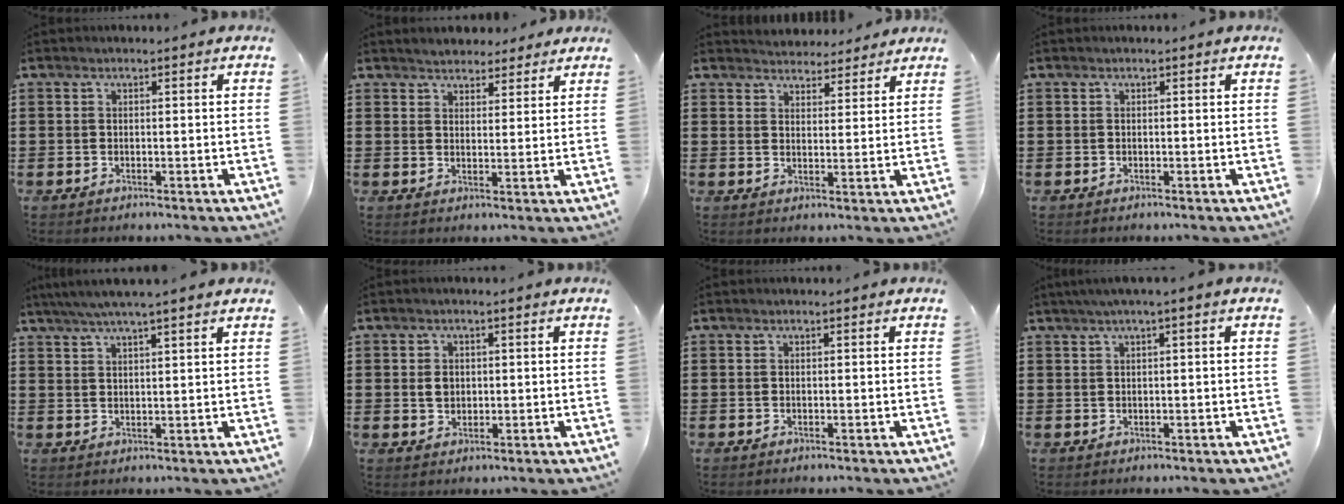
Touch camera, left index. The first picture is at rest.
{"total": 2.8, "force": [2.7, 0.9, 0.0], "torque": [-0.008, 0.001, 0.052]}
{"total": 3.6, "force": [3.4, 1.0, -0.1], "torque": [-0.011, -0.011, 0.064]}
{"total": 0.0}
{"total": 3.7, "force": [3.2, -0.3, 2.0], "torque": [-0.047, -0.004, 0.056]}
{"total": 2.2, "force": [0.3, 1.8, 1.3], "torque": [-0.030, 0.008, 0.005]}
{"total": 0.0}
{"total": 1.4, "force": [0.2, -0.1, 1.3], "torque": [-0.023, -0.003, 0.003]}